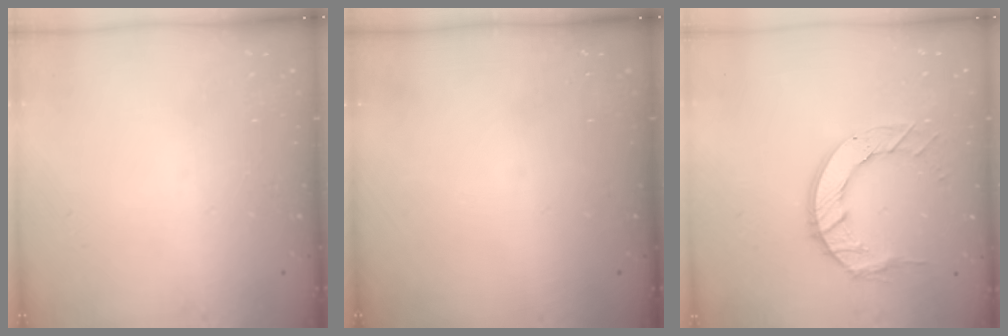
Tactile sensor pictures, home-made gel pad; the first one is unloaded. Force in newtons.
{"total": 0.0}
{"total": 10.7, "press": 10.6, "slide": 1.1}